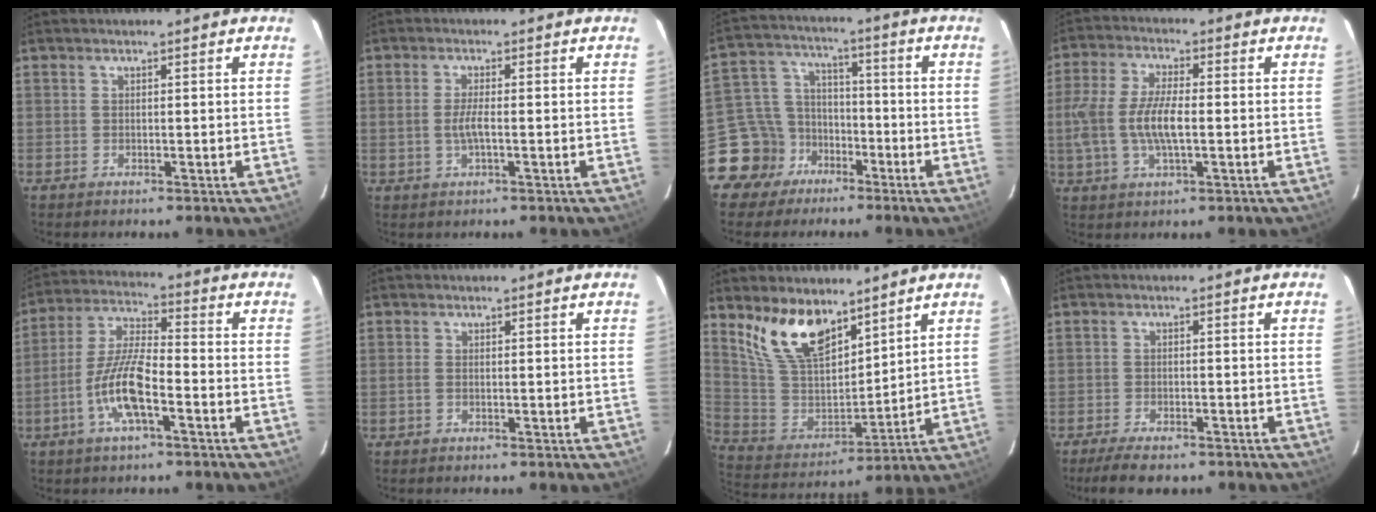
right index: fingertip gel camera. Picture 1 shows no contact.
{"total": 3.1, "force": [-0.6, 0.6, 3.0], "torque": [-0.060, -0.001, -0.010]}
{"total": 11.1, "force": [-6.8, 8.6, 1.5], "torque": [-0.050, 0.046, -0.114]}
{"total": 10.2, "force": [-1.2, 3.7, 9.4], "torque": [-0.197, 0.001, -0.025]}
{"total": 10.9, "force": [-4.6, 2.6, 9.5], "torque": [-0.202, 0.001, -0.090]}
{"total": 0.8, "force": [-0.2, 0.2, 0.8], "torque": [-0.018, 0.001, -0.005]}
{"total": 15.4, "force": [10.6, 7.4, 8.4], "torque": [-0.174, 0.005, 0.221]}
{"total": 6.8, "force": [-5.4, 2.1, 3.5], "torque": [-0.084, -0.016, -0.089]}